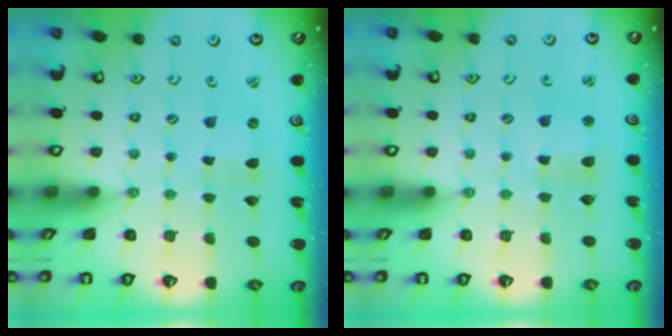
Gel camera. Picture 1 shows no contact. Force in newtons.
{"total": 3.2, "press": 3.2, "slide": 0.3}